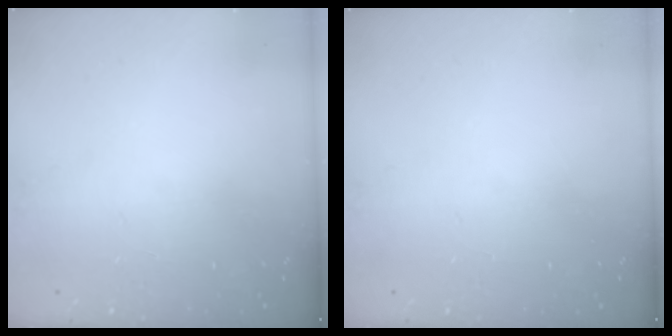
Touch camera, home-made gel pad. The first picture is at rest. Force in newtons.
{"total": 0.0}